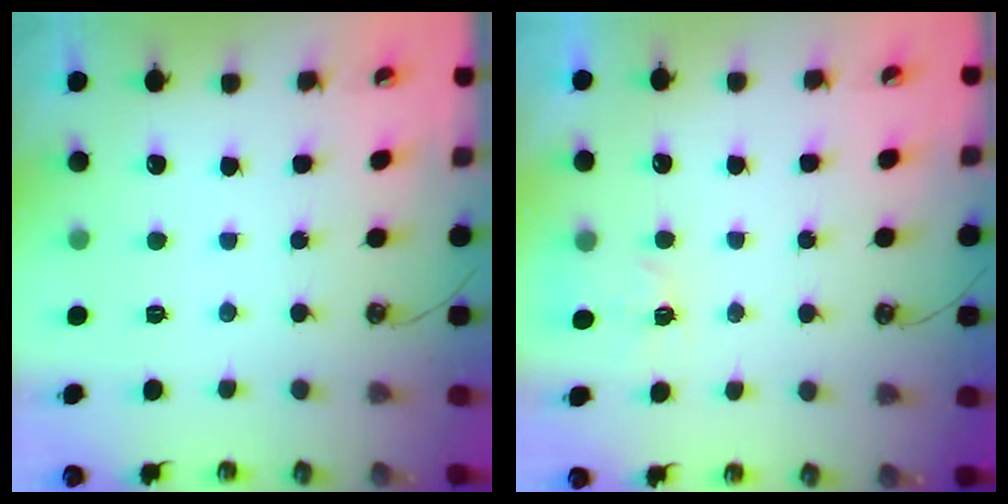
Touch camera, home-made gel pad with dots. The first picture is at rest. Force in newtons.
{"total": 3.3, "press": 3.2, "slide": 0.5}